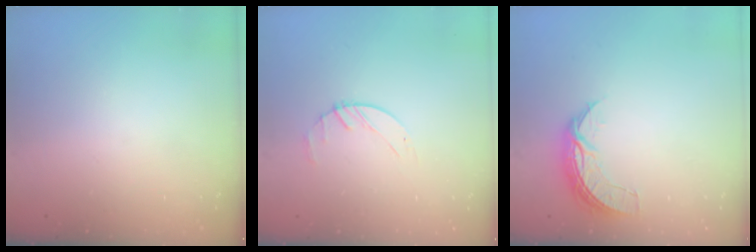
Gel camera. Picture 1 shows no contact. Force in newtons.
{"total": 1.9, "press": 1.9, "slide": 0.3}
{"total": 6.9, "press": 6.9, "slide": 0.6}